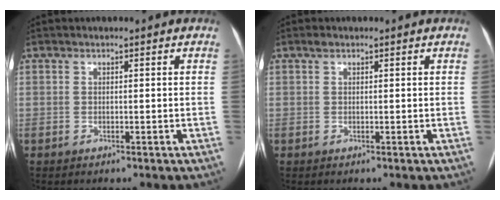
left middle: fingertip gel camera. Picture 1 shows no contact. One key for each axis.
{"total": 0.6, "fx": 0.4, "fy": 0.3, "fz": 0.3, "tx": -0.008, "ty": 0.008, "tz": 0.008}